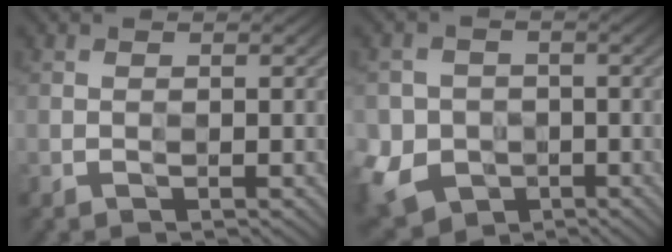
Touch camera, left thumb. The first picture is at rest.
{"total": 7.0, "force": [-2.2, 6.3, 1.8], "torque": [-0.068, -0.021, -0.058]}